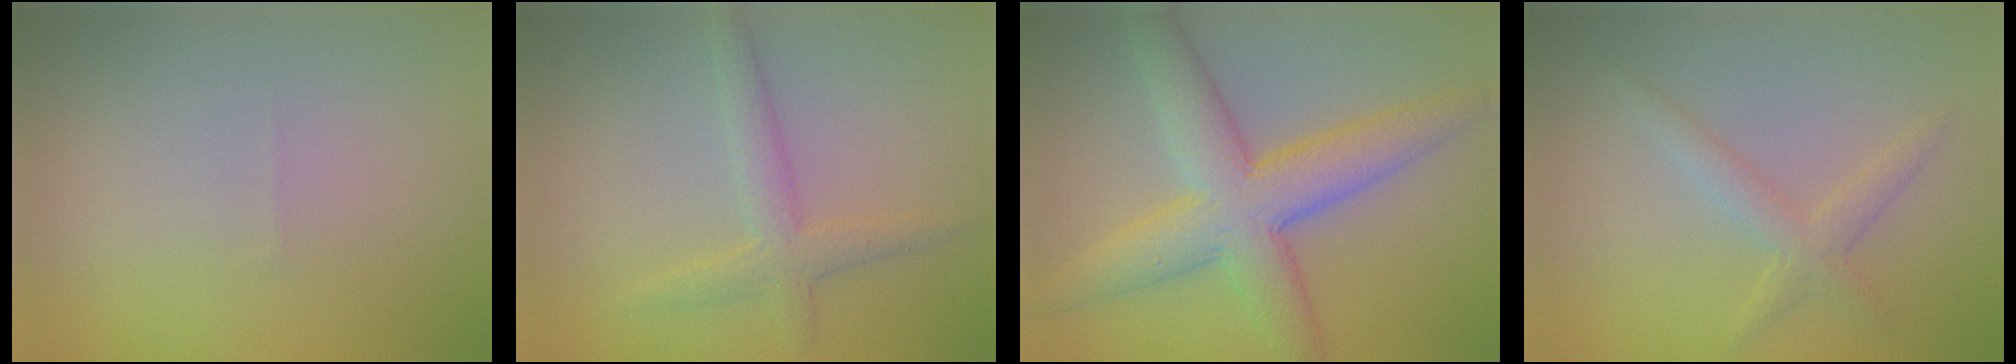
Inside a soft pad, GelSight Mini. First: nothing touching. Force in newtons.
{"total": 2.7, "press": 2.7, "slide": 0.2}
{"total": 7.7, "press": 7.7, "slide": 0.1}
{"total": 2.2, "press": 2.2, "slide": 0.2}